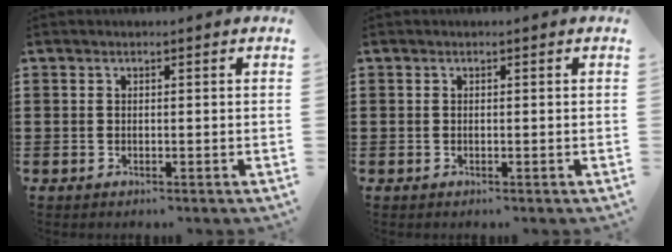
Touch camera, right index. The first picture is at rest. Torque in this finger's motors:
{"motor_torque": [-0.01, 0.02, 0.01, -0.01]}